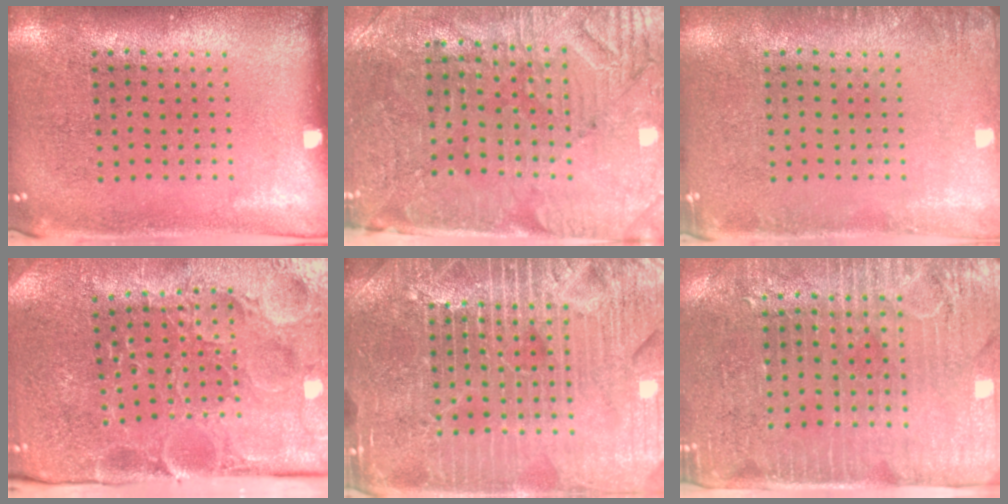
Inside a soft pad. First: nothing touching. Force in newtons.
{"total": 3.5, "press": 3.3, "slide": 1.2}
{"total": 1.4, "press": 1.3, "slide": 0.2}
{"total": 3.7, "press": 3.7, "slide": 0.7}
{"total": 7.2, "press": 7.2, "slide": 0.9}
{"total": 3.6, "press": 3.1, "slide": 1.9}